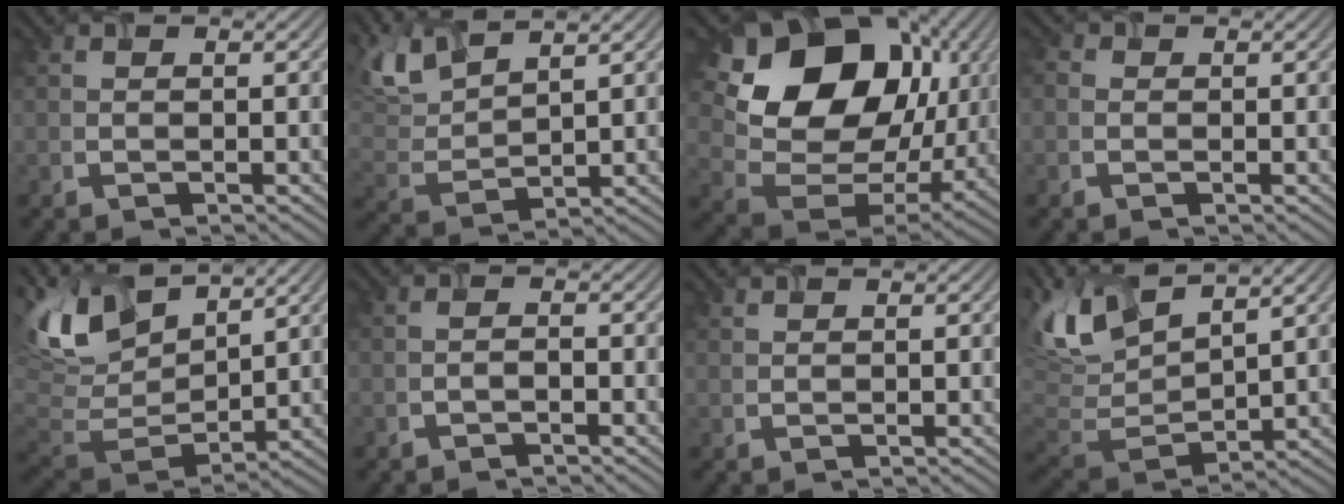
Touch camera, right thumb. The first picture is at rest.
{"total": 7.0, "force": [5.5, 1.8, 4.0], "torque": [-0.107, 0.005, 0.114]}
{"total": 19.4, "force": [6.7, 14.3, 11.2], "torque": [-0.213, -0.006, 0.145]}
{"total": 0.8, "force": [-0.2, 0.8, 0.2], "torque": [-0.004, -0.005, -0.004]}
{"total": 11.2, "force": [6.4, 5.8, 7.2], "torque": [-0.182, 0.011, 0.120]}
{"total": 1.1, "force": [-0.9, 0.2, 0.4], "torque": [-0.008, -0.003, -0.018]}
{"total": 0.5, "force": [0.5, 0.0, 0.2], "torque": [-0.006, 0.000, 0.009]}
{"total": 9.8, "force": [6.2, 3.8, 6.7], "torque": [-0.164, 0.009, 0.121]}